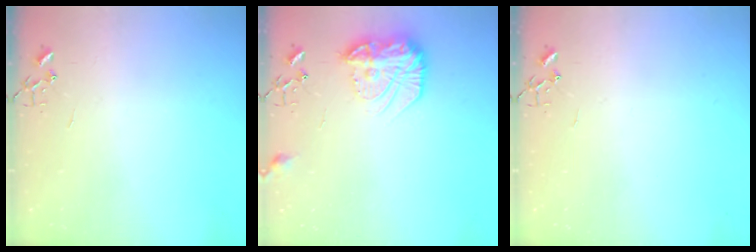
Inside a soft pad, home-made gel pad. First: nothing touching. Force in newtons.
{"total": 15.3, "press": 15.2, "slide": 1.0}
{"total": 0.0}